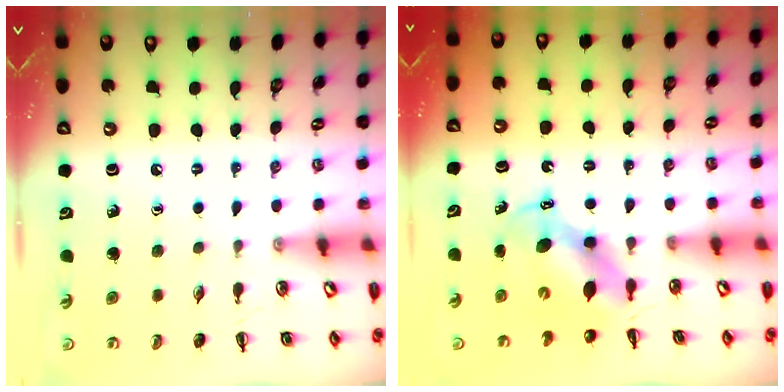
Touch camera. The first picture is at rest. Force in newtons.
{"total": 6.4, "press": 6.3, "slide": 0.9}